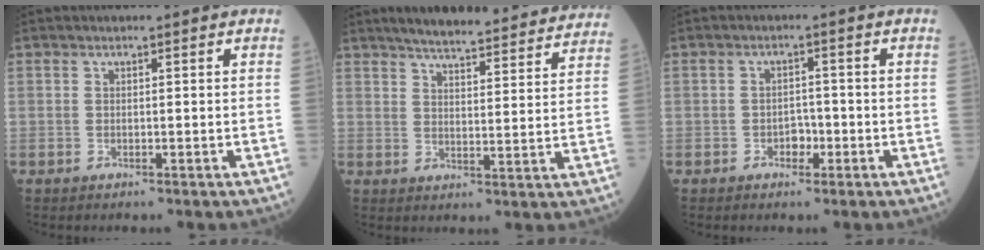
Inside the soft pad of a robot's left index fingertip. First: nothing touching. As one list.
[{"total": 24.6, "force": [22.5, 3.3, 9.3], "torque": [-0.128, -0.022, 0.275]}, {"total": 2.3, "force": [-1.1, 1.5, 1.4], "torque": [-0.017, 0.007, -0.018]}]